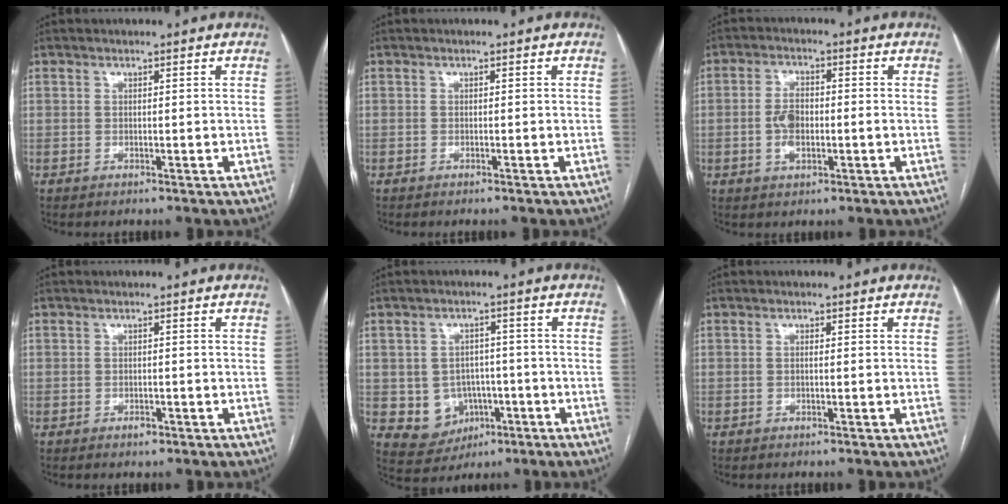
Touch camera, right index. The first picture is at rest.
{"total": 0.0}
{"total": 4.8, "force": [-0.7, 2.4, 4.1], "torque": [-0.086, 0.005, -0.013]}
{"total": 1.2, "force": [-0.7, 0.8, 0.6], "torque": [-0.008, 0.001, -0.008]}
{"total": 7.0, "force": [-1.6, 6.4, 2.3], "torque": [-0.037, 0.017, -0.009]}
{"total": 0.6, "force": [0.0, 0.2, 0.6], "torque": [-0.010, 0.001, -0.001]}